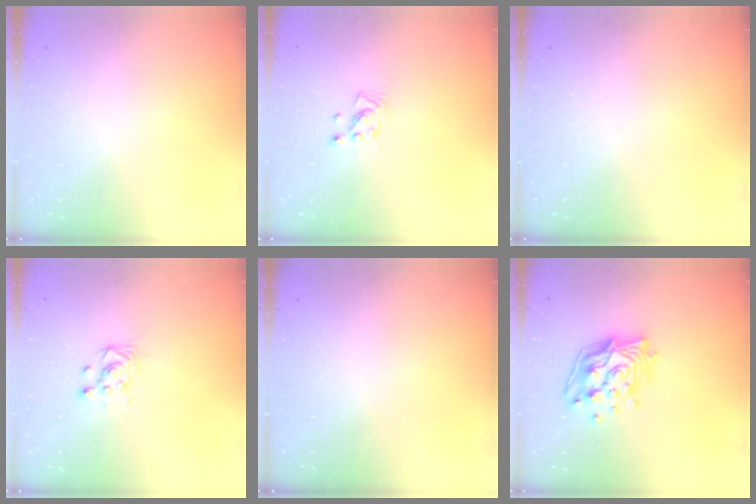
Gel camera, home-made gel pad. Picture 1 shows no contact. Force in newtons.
{"total": 2.9, "press": 2.9, "slide": 0.3}
{"total": 0.0}
{"total": 3.3, "press": 3.3, "slide": 0.4}
{"total": 0.0}
{"total": 14.9, "press": 14.8, "slide": 1.4}